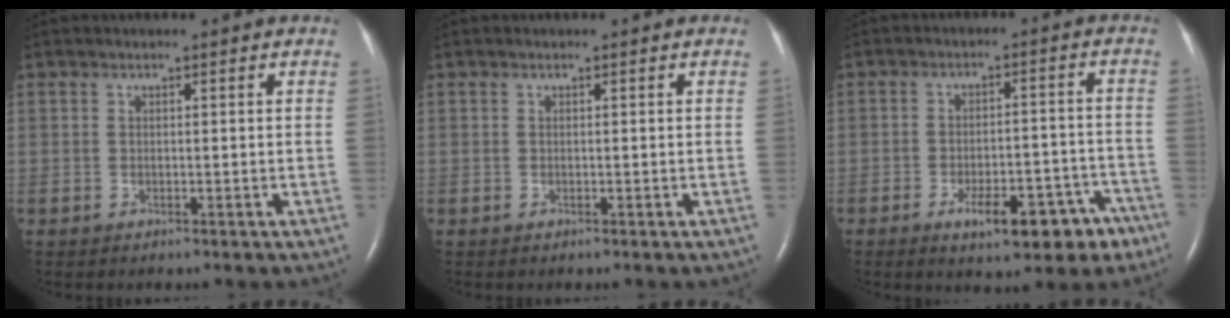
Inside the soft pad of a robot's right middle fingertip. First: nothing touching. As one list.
[{"total": 0.0}, {"total": 10.2, "force": [-6.2, 3.8, 7.2], "torque": [-0.091, 0.017, -0.082]}]